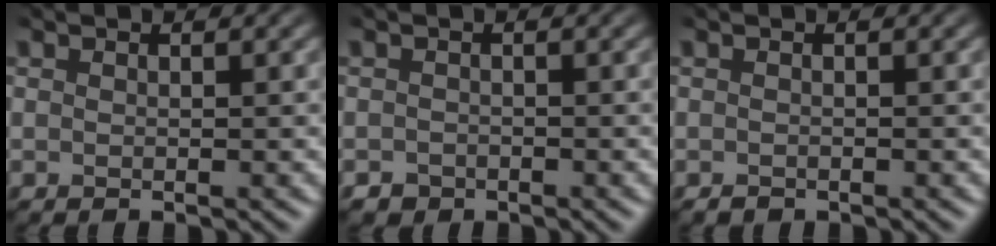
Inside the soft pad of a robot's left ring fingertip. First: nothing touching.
{"total": 1.4, "force": [-1.2, -0.2, -0.6], "torque": [-0.008, -0.005, 0.002]}
{"total": 0.9, "force": [-0.7, -0.3, -0.5], "torque": [-0.007, -0.004, 0.003]}